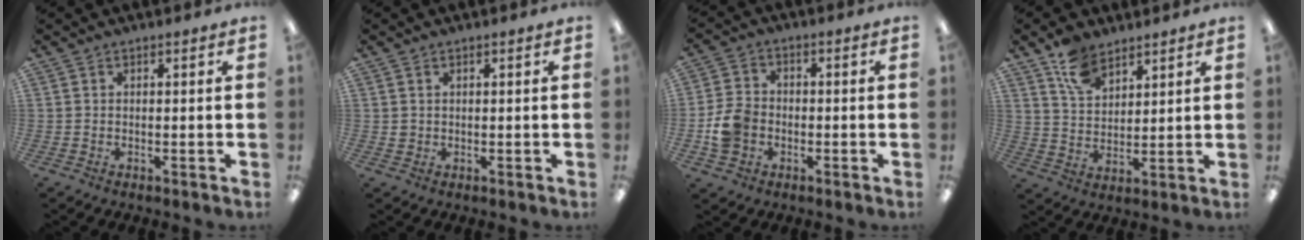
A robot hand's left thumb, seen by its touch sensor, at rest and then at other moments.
{"total": 1.1, "force": [0.5, 1.0, 0.2], "torque": [-0.006, 0.003, 0.009]}
{"total": 7.4, "force": [-1.9, 6.0, 3.9], "torque": [-0.076, 0.013, -0.034]}
{"total": 9.2, "force": [6.5, 5.2, 4.0], "torque": [-0.084, -0.022, 0.123]}